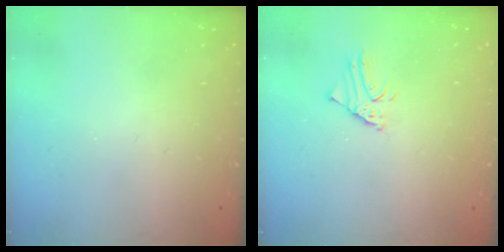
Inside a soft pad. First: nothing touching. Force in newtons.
{"total": 2.1, "press": 2.1, "slide": 0.1}